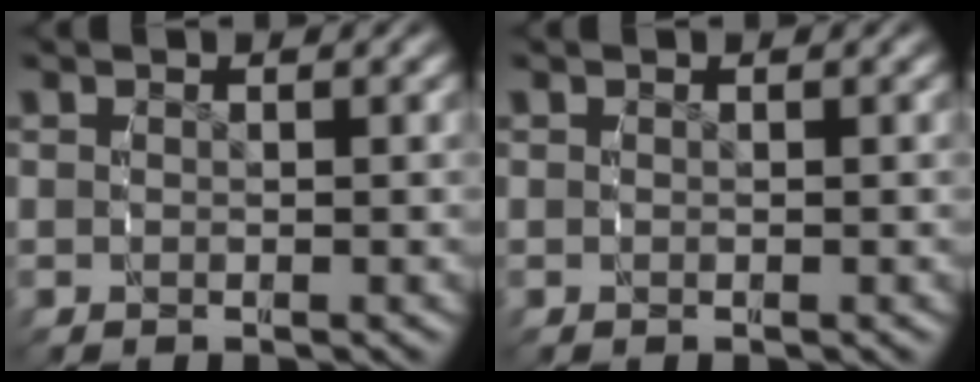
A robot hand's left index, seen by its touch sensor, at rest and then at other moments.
{"total": 0.0}